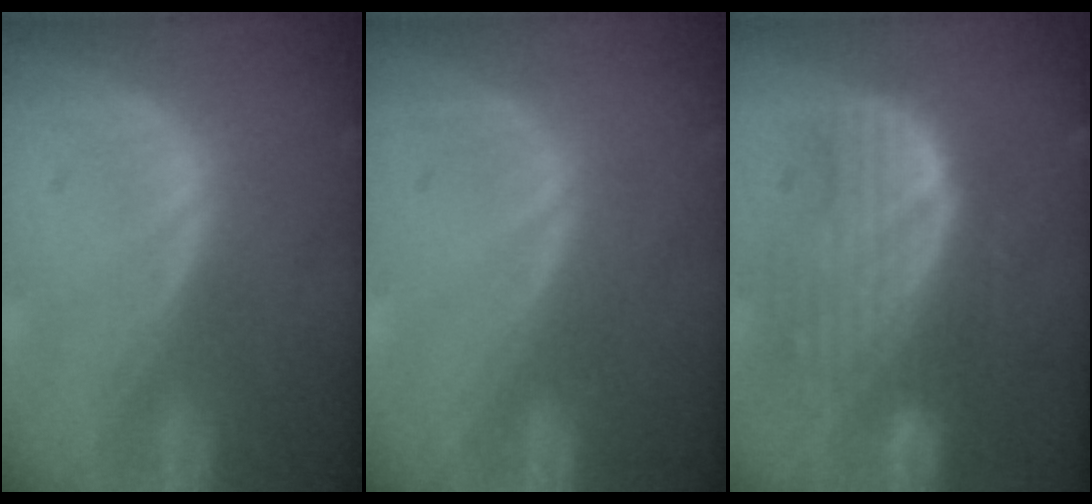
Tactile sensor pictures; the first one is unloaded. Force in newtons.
{"total": 0.0}
{"total": 9.5, "press": 8.5, "slide": 4.3}